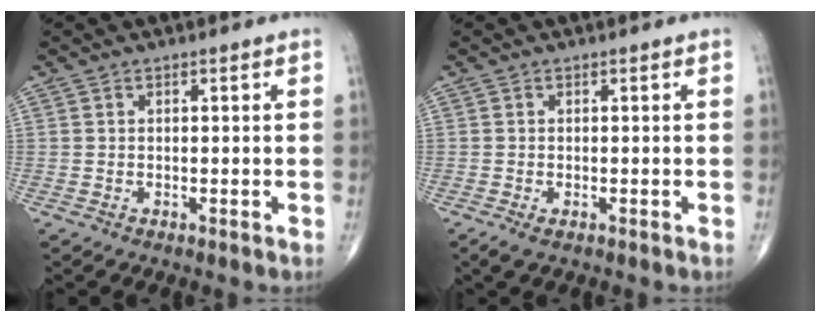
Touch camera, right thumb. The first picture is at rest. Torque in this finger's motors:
{"motor_torque": [0.73, 0.32, 0.12, -0.29, 0.00]}